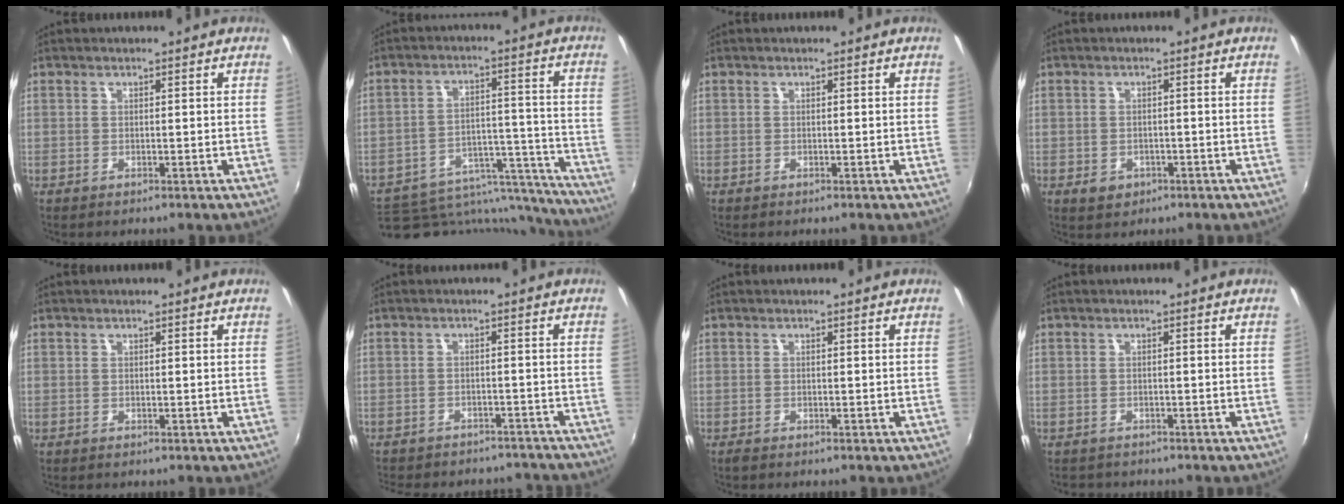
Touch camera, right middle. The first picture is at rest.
{"total": 20.4, "force": [-17.9, 7.6, 5.9], "torque": [-0.101, 0.031, -0.224]}
{"total": 0.0}
{"total": 3.3, "force": [-1.5, 2.6, 1.4], "torque": [-0.029, -0.003, -0.017]}
{"total": 0.0}
{"total": 15.4, "force": [-13.6, 5.4, 4.9], "torque": [-0.115, 0.006, -0.168]}
{"total": 0.6, "force": [-0.5, 0.2, 0.2], "torque": [-0.006, -0.003, -0.010]}
{"total": 2.1, "force": [-1.8, 1.1, 0.2], "torque": [-0.009, -0.006, -0.028]}